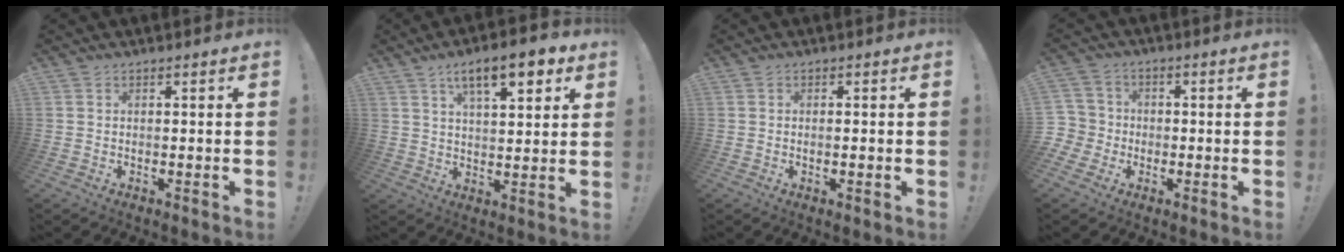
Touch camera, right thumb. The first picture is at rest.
{"total": 12.2, "force": [6.3, 4.3, 9.5], "torque": [-0.133, -0.021, 0.100]}
{"total": 1.1, "force": [-0.2, 0.2, 1.0], "torque": [-0.014, -0.001, -0.005]}
{"total": 5.6, "force": [-1.5, 5.3, 0.9], "torque": [-0.035, 0.016, -0.027]}